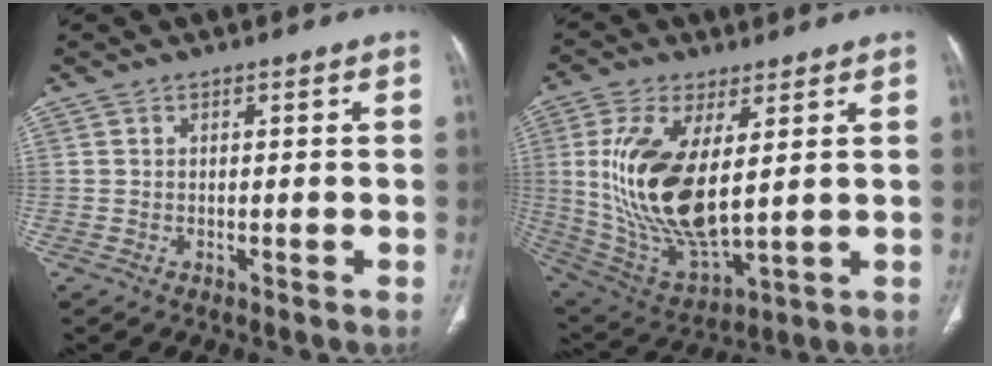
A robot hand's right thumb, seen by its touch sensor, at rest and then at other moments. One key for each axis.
{"total": 18.8, "fx": 3.2, "fy": 8.3, "fz": 16.5, "tx": -0.334, "ty": -0.025, "tz": 0.078}